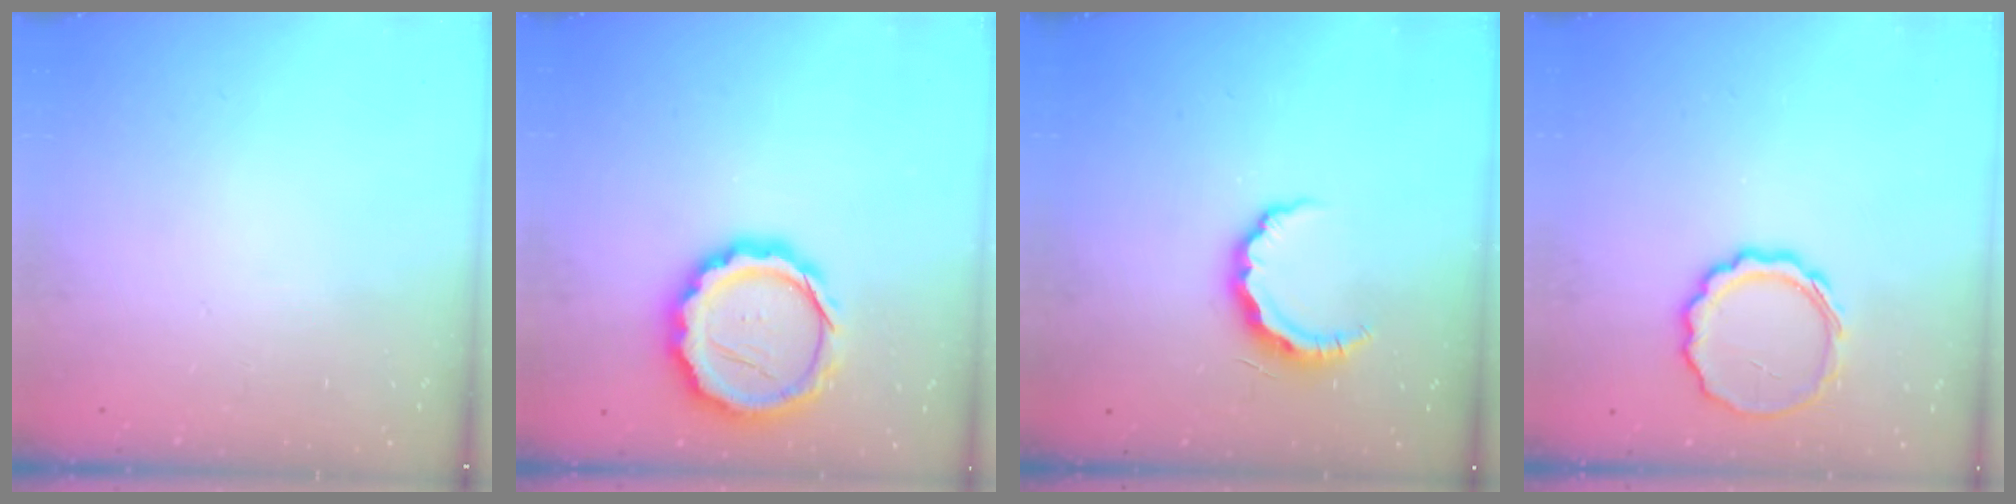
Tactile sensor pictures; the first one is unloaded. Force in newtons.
{"total": 16.0, "press": 15.7, "slide": 3.1}
{"total": 8.0, "press": 8.0, "slide": 0.9}
{"total": 7.8, "press": 7.7, "slide": 1.4}